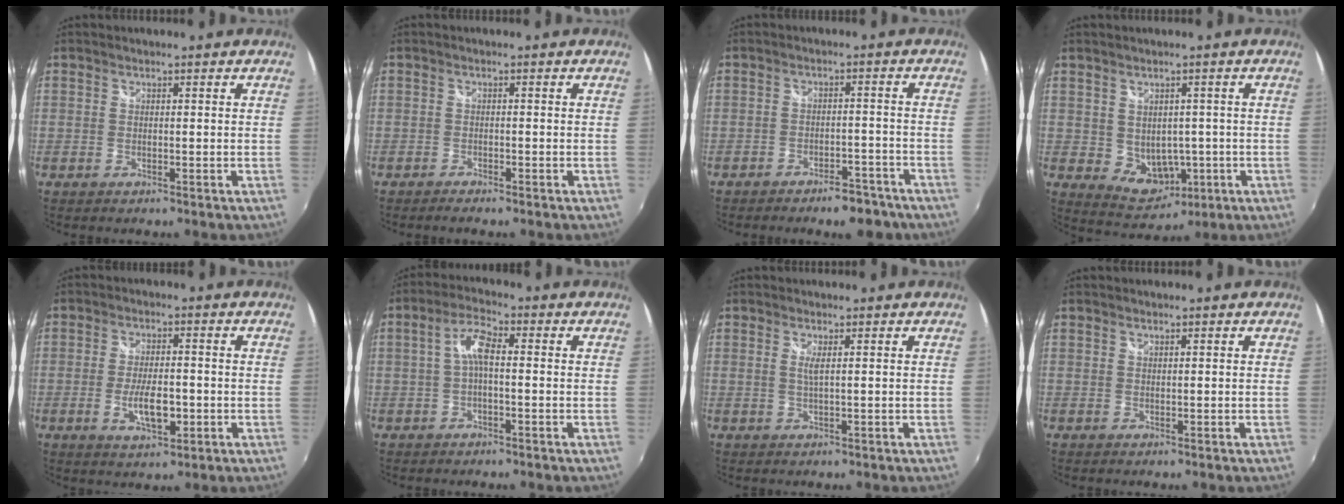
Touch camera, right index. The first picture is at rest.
{"total": 1.7, "force": [-1.5, 0.3, 0.7], "torque": [-0.022, -0.006, -0.030]}
{"total": 7.5, "force": [-6.0, 3.0, 3.2], "torque": [-0.059, 0.012, -0.070]}
{"total": 7.0, "force": [-0.9, 5.9, 3.8], "torque": [-0.073, -0.008, 0.008]}
{"total": 6.8, "force": [-1.8, 2.7, 6.0], "torque": [-0.119, -0.009, -0.029]}
{"total": 4.8, "force": [-0.2, 1.5, 4.6], "torque": [-0.095, 0.016, -0.005]}
{"total": 1.4, "force": [0.4, -0.2, 1.4], "torque": [-0.027, -0.004, 0.006]}
{"total": 0.0}